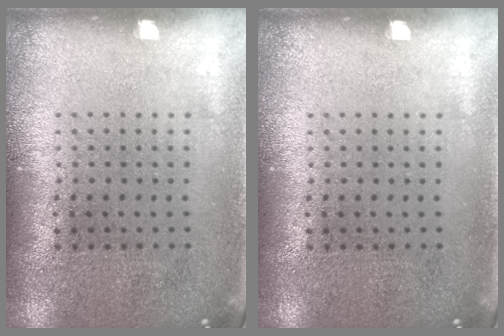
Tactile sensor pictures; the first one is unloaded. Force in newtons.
{"total": 0.0}